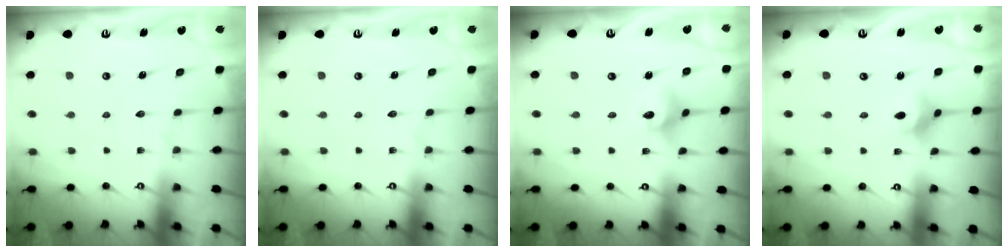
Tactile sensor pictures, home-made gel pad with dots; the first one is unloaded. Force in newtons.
{"total": 0.0}
{"total": 4.2, "press": 4.2, "slide": 0.4}
{"total": 3.7, "press": 3.6, "slide": 0.7}